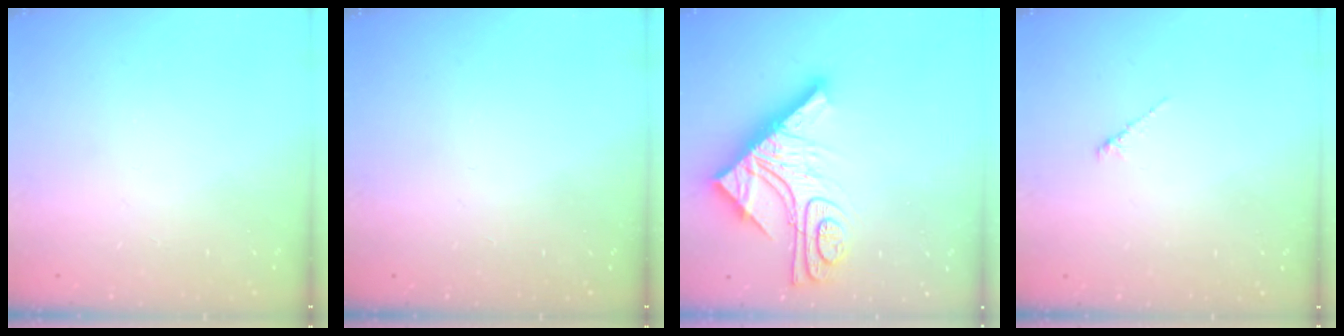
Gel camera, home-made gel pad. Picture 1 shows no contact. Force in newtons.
{"total": 0.0}
{"total": 21.2, "press": 21.1, "slide": 1.8}
{"total": 1.2, "press": 1.1, "slide": 0.4}